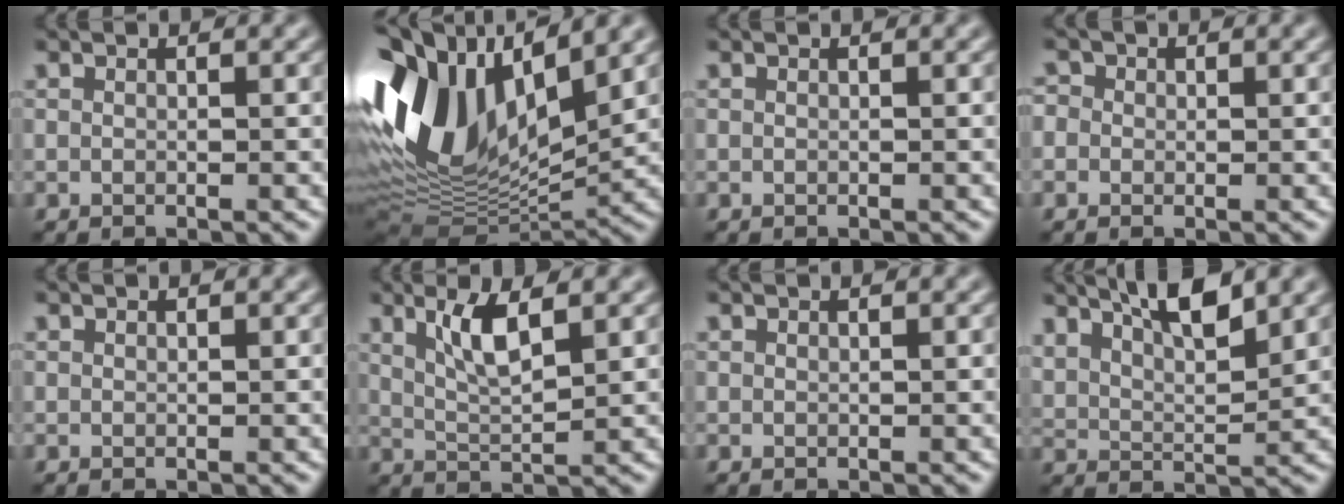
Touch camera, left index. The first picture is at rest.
{"total": 14.4, "force": [3.3, 7.8, 11.6], "torque": [-0.241, 0.013, 0.058]}
{"total": 0.0}
{"total": 1.2, "force": [0.0, 1.2, 0.3], "torque": [-0.001, 0.007, -0.013]}
{"total": 0.0}
{"total": 3.5, "force": [1.5, 0.9, 3.1], "torque": [-0.063, -0.004, 0.034]}
{"total": 0.0}
{"total": 6.0, "force": [4.1, 1.7, 4.0], "torque": [-0.068, 0.010, 0.070]}